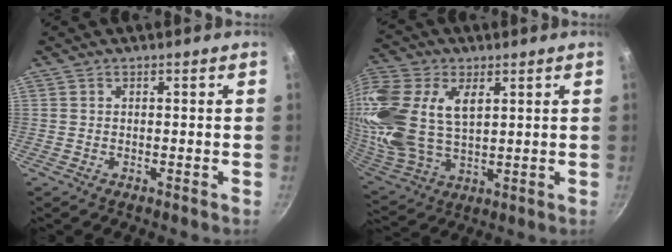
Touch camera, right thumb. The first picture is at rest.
{"total": 21.9, "force": [6.3, 13.3, 16.1], "torque": [-0.361, -0.005, 0.126]}